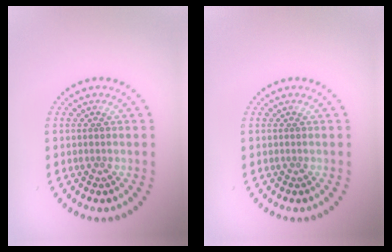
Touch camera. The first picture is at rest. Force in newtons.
{"total": 0.0}